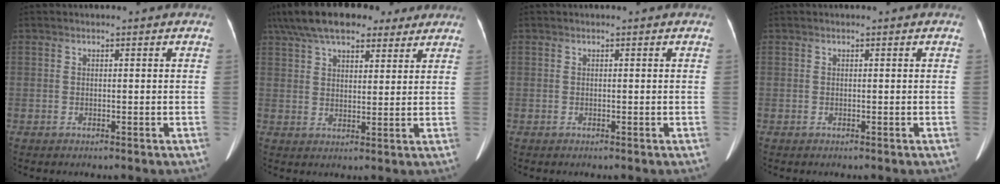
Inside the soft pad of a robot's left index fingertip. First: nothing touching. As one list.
[{"total": 17.9, "force": [13.8, 6.4, 9.6], "torque": [-0.180, 0.064, 0.213]}, {"total": 0.0}, {"total": 0.0}]